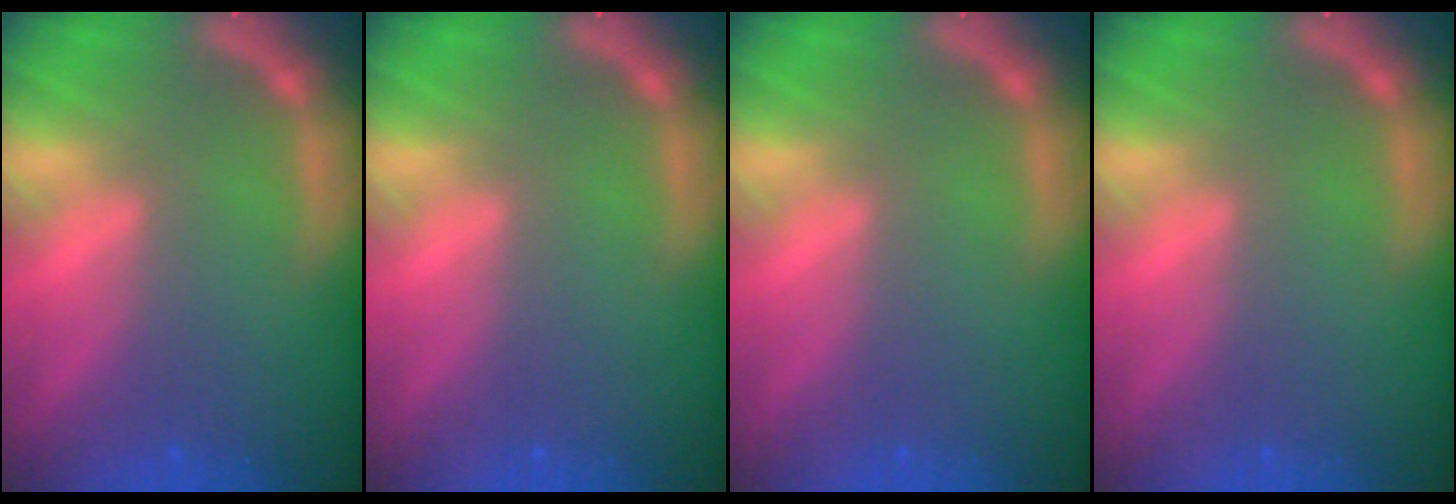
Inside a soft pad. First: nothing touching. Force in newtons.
{"total": 0.0}
{"total": 0.0}
{"total": 0.0}